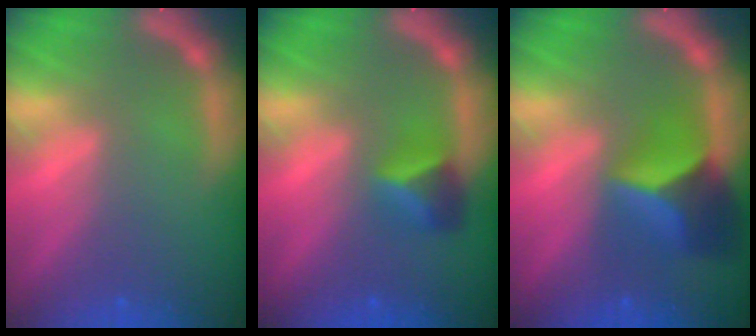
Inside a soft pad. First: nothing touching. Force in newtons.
{"total": 2.9}
{"total": 6.4}